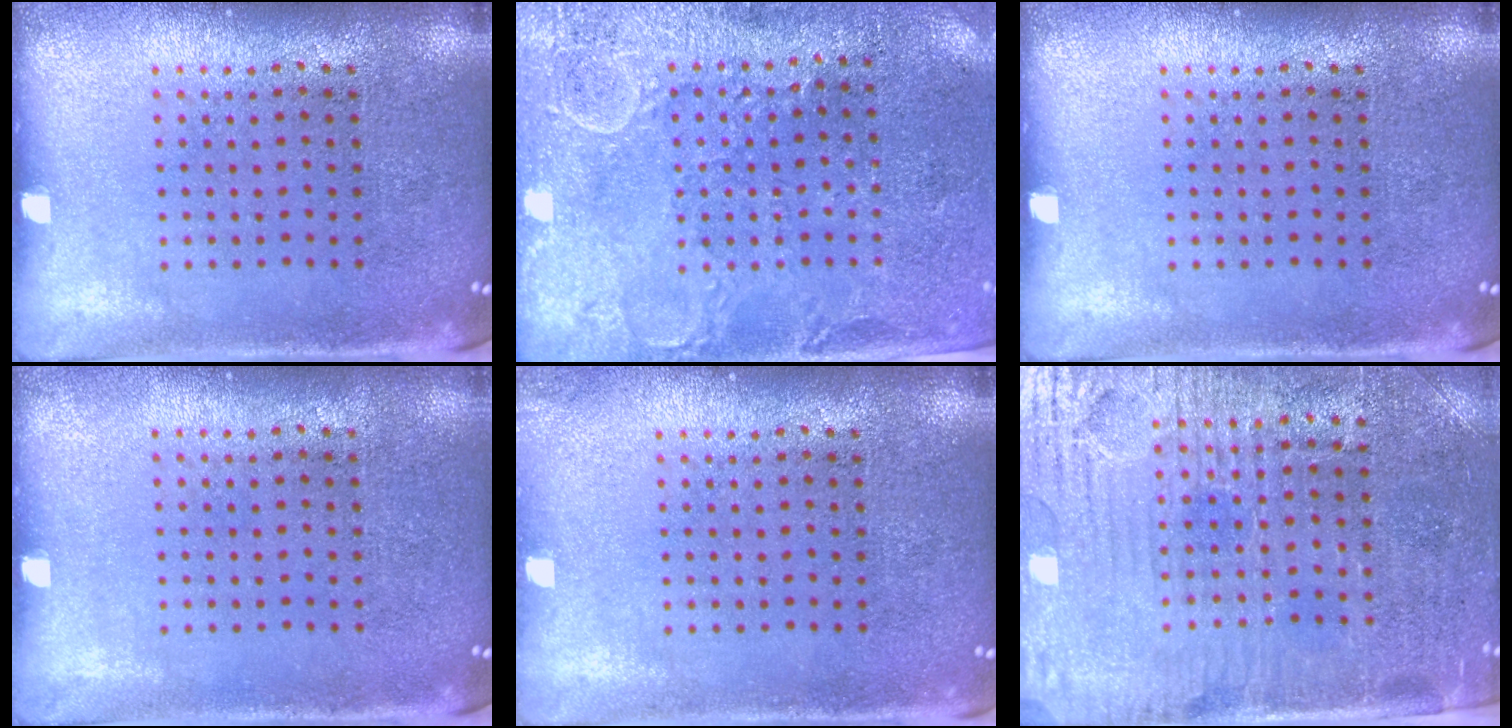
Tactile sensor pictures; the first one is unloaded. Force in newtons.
{"total": 2.7, "press": 2.6, "slide": 0.8}
{"total": 0.0}
{"total": 0.0}
{"total": 0.7, "press": 0.7, "slide": 0.1}
{"total": 3.8, "press": 3.5, "slide": 1.4}